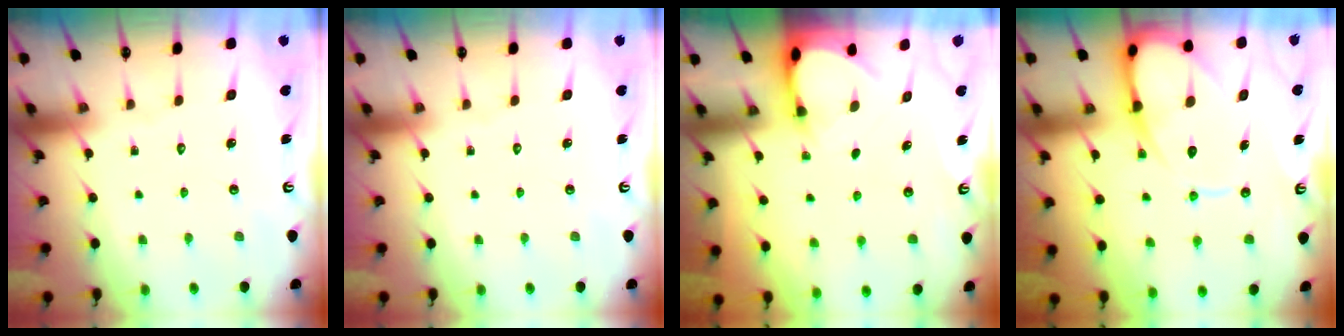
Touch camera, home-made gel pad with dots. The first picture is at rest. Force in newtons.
{"total": 0.0}
{"total": 3.6, "press": 3.6, "slide": 0.1}
{"total": 12.7, "press": 12.6, "slide": 1.3}